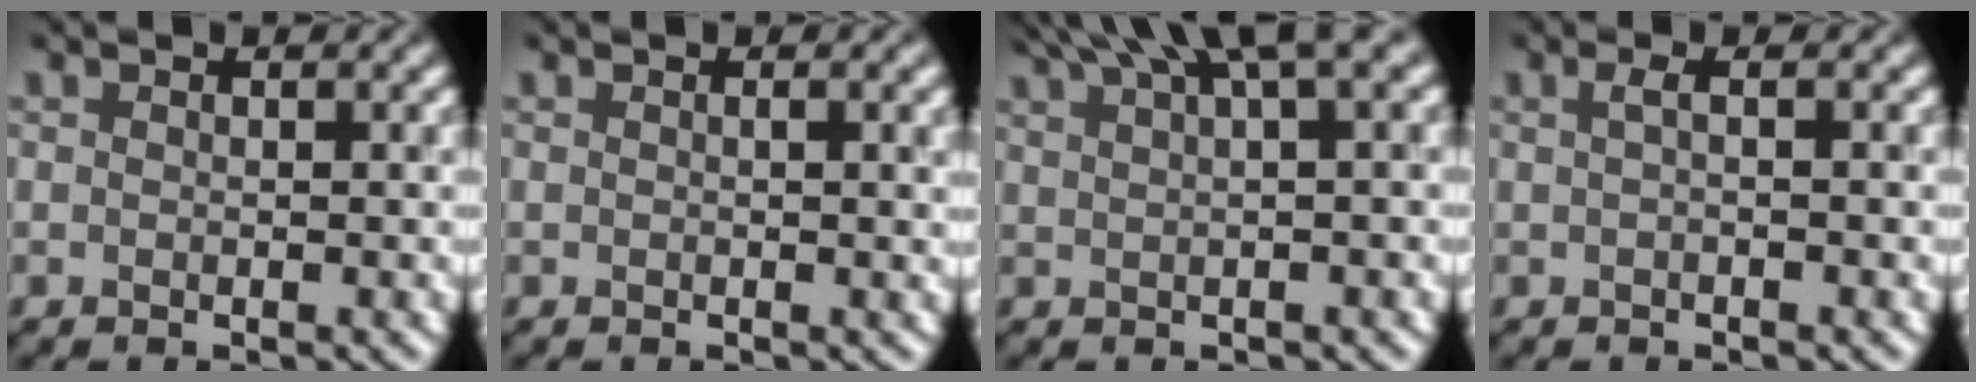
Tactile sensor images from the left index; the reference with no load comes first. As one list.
[{"total": 2.2, "force": [0.4, 0.8, 2.0], "torque": [-0.018, 0.008, -0.003]}, {"total": 6.3, "force": [4.5, 0.9, 4.3], "torque": [-0.050, 0.023, 0.068]}, {"total": 1.0, "force": [0.1, 0.3, 1.0], "torque": [-0.015, 0.003, -0.002]}]